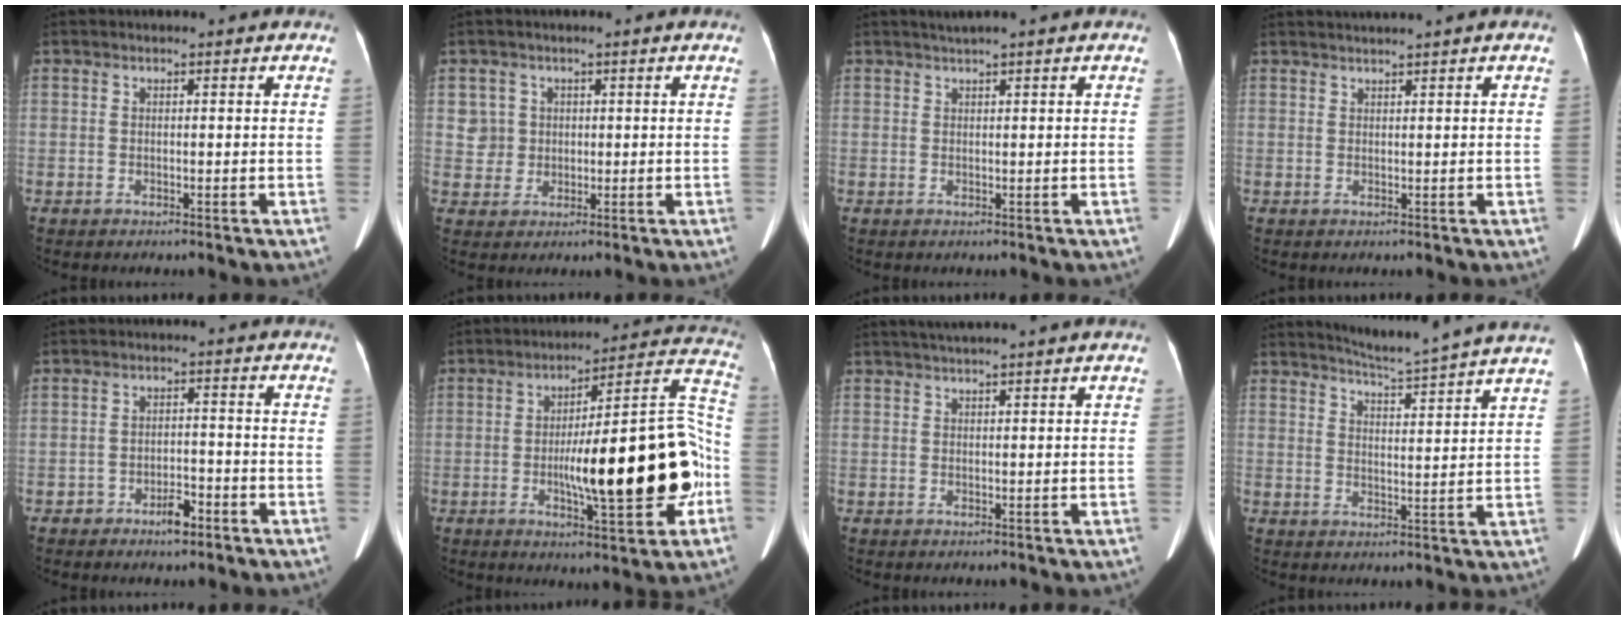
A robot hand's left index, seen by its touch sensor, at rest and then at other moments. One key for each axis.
{"total": 3.5, "fx": 0.6, "fy": 3.4, "fz": -0.4, "tx": 0.019, "ty": 0.000, "tz": 0.015}
{"total": 1.1, "fx": 0.9, "fy": -0.2, "fz": 0.7, "tx": -0.012, "ty": 0.010, "tz": 0.021}
{"total": 2.2, "fx": 1.8, "fy": -0.9, "fz": 0.8, "tx": -0.011, "ty": 0.011, "tz": 0.037}
{"total": 5.2, "fx": -3.0, "fy": 4.2, "fz": 0.3, "tx": 0.012, "ty": 0.010, "tz": -0.035}
{"total": 20.7, "fx": -4.4, "fy": 3.9, "fz": 19.8, "tx": -0.257, "ty": 0.031, "tz": -0.058}
{"total": 4.6, "fx": 3.8, "fy": -1.0, "fz": 2.4, "tx": -0.034, "ty": 0.024, "tz": 0.059}
{"total": 12.3, "fx": 11.3, "fy": -2.1, "fz": 4.3, "tx": -0.078, "ty": -0.029, "tz": 0.147}